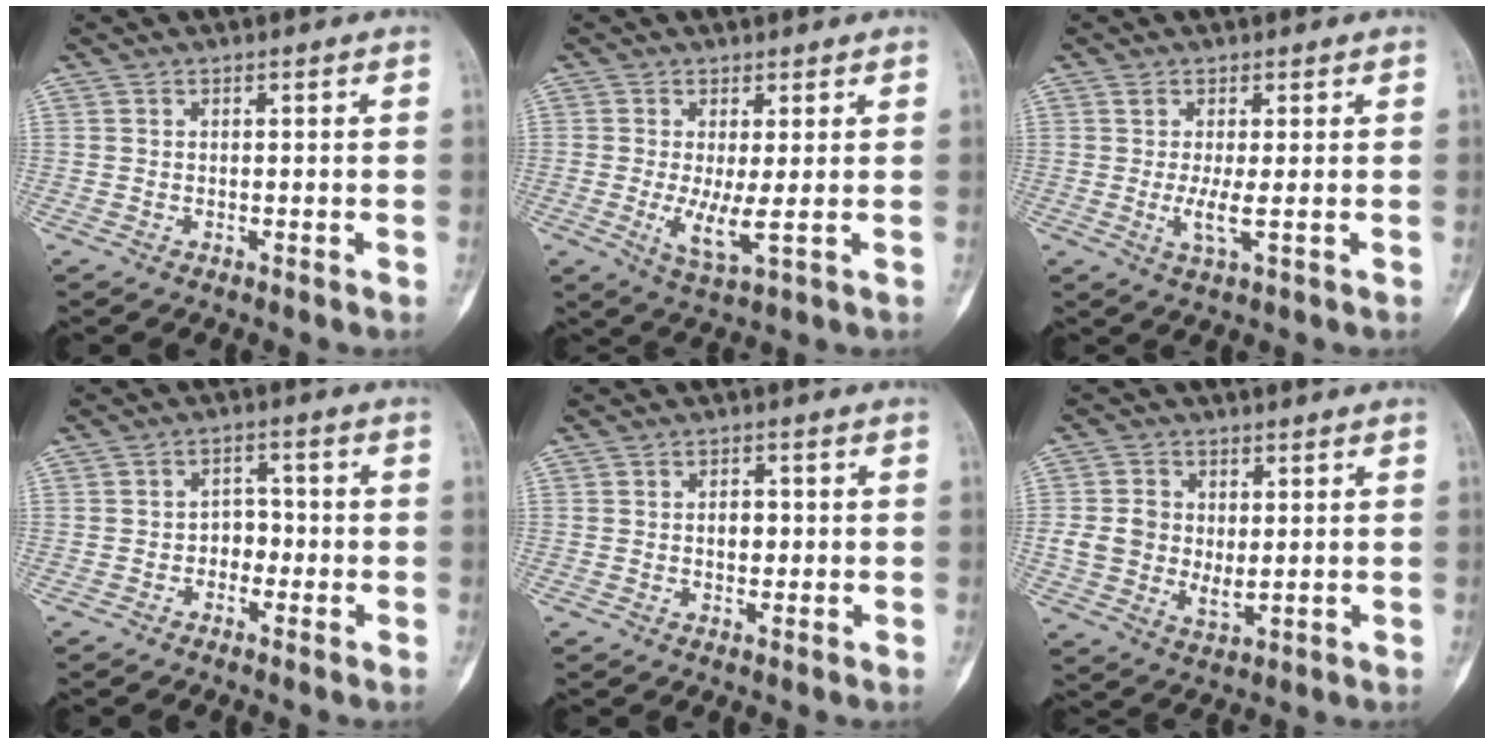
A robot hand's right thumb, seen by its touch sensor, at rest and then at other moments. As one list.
[{"total": 5.2, "force": [-0.3, 1.1, 5.1], "torque": [-0.109, -0.019, -0.006]}, {"total": 3.3, "force": [-0.1, 0.4, 3.3], "torque": [-0.081, -0.013, -0.004]}, {"total": 3.5, "force": [-1.2, 2.8, 1.8], "torque": [-0.002, 0.018, -0.028]}, {"total": 2.6, "force": [0.0, 1.9, 1.9], "torque": [-0.014, 0.004, -0.001]}, {"total": 7.7, "force": [0.7, 5.7, 5.2], "torque": [-0.077, -0.009, 0.018]}]